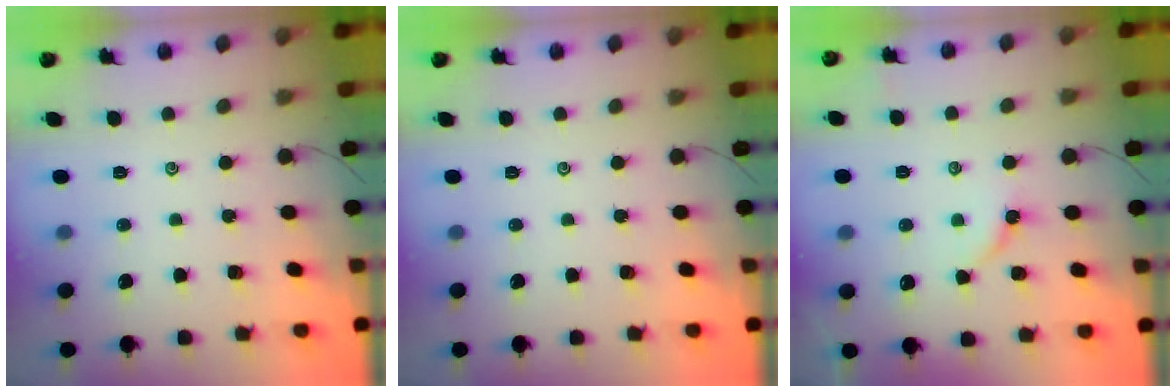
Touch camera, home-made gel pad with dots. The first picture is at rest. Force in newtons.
{"total": 0.0}
{"total": 5.6, "press": 5.5, "slide": 0.8}